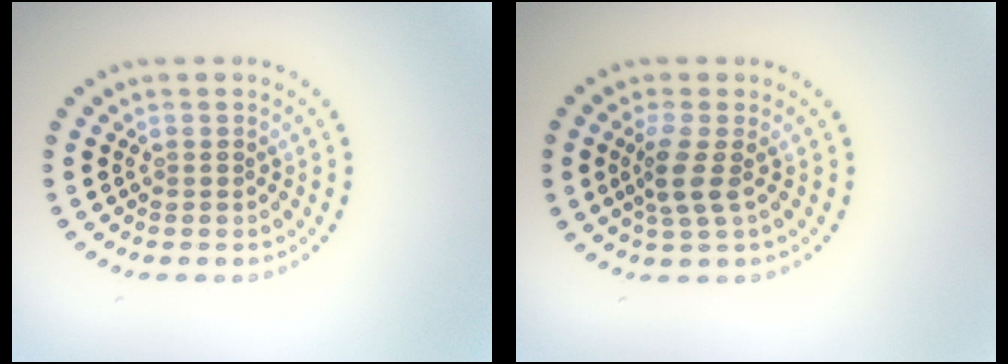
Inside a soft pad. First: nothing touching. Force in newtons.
{"total": 2.5, "press": 1.9, "slide": 1.6}